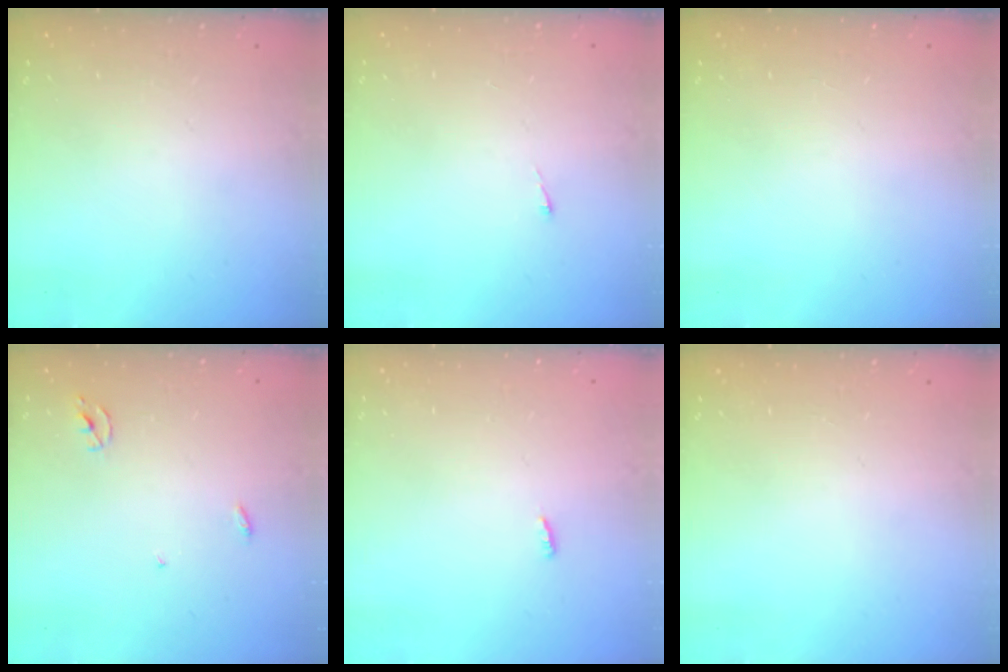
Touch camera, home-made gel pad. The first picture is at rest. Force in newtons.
{"total": 2.7, "press": 2.7, "slide": 0.4}
{"total": 0.0}
{"total": 2.3, "press": 2.3, "slide": 0.2}
{"total": 2.8, "press": 2.7, "slide": 0.8}
{"total": 0.0}